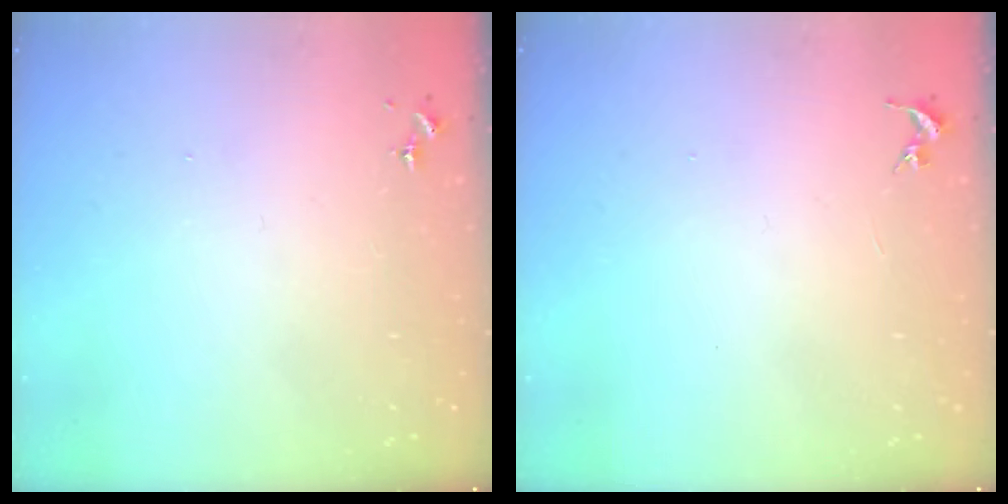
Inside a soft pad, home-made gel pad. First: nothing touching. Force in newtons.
{"total": 0.0}